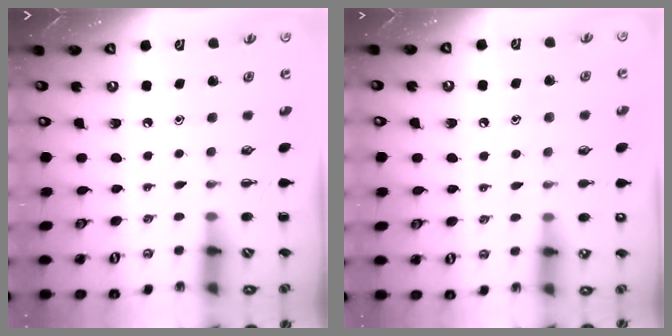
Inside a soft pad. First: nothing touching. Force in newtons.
{"total": 6.5, "press": 6.4, "slide": 1.4}